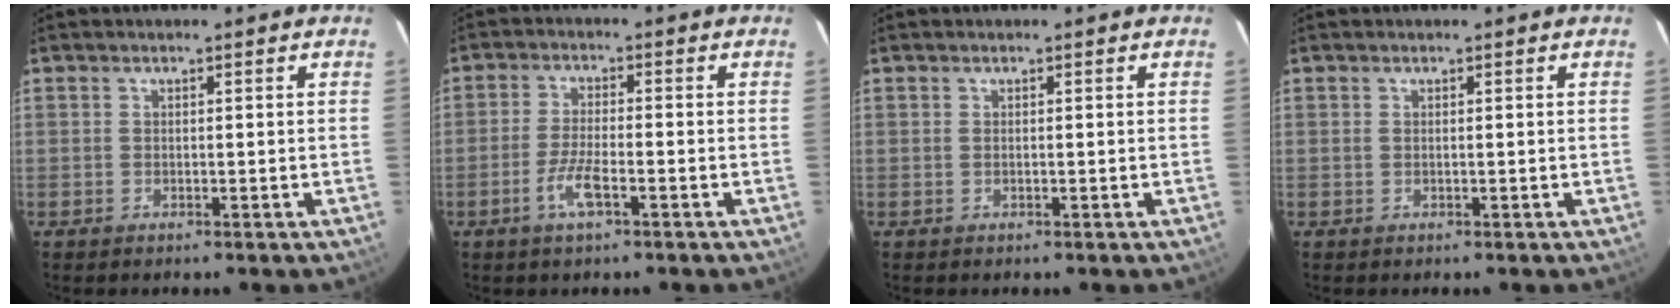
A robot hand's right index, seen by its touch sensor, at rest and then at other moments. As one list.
[{"total": 5.1, "force": [-2.7, 0.9, 4.3], "torque": [-0.096, -0.004, -0.054]}, {"total": 0.0}, {"total": 0.0}]